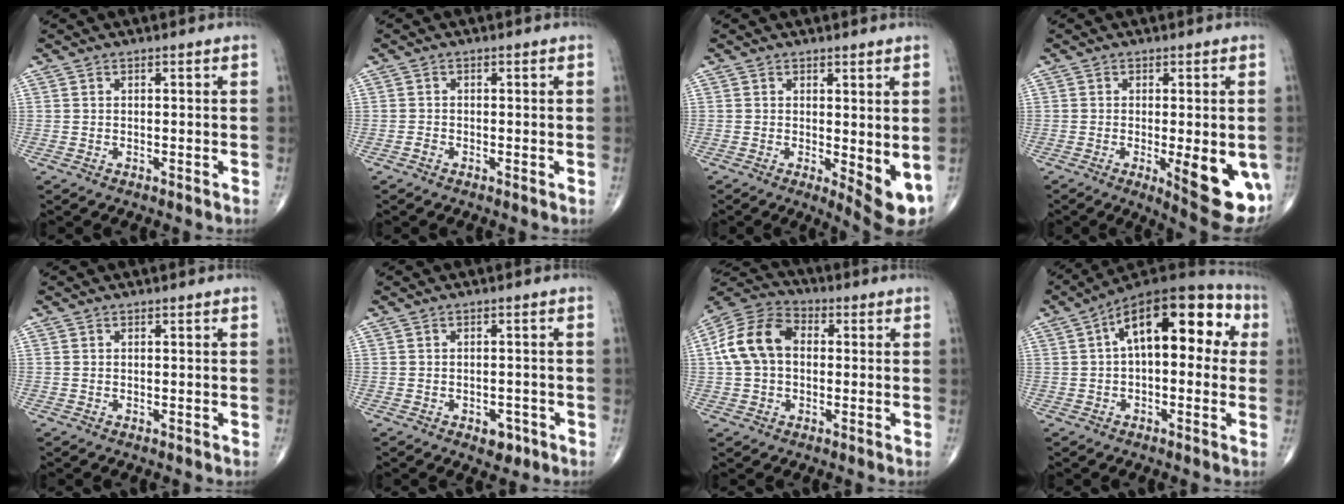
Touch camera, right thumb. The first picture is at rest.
{"total": 0.8, "force": [-0.5, 0.4, 0.5], "torque": [-0.007, -0.001, -0.013]}
{"total": 6.8, "force": [-0.3, 2.4, 6.3], "torque": [-0.079, -0.017, 0.001]}
{"total": 12.3, "force": [-3.2, 3.8, 11.3], "torque": [-0.135, -0.022, -0.032]}
{"total": 0.0}
{"total": 3.1, "force": [-1.5, 2.0, 1.8], "torque": [-0.009, 0.003, -0.016]}
{"total": 12.4, "force": [1.0, 8.9, 8.6], "torque": [-0.162, 0.033, 0.008]}
{"total": 18.2, "force": [3.9, 8.9, 15.4], "torque": [-0.195, 0.042, 0.048]}